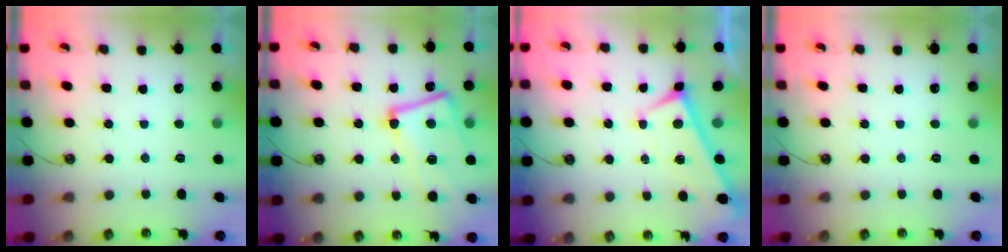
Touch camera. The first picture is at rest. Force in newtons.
{"total": 9.4, "press": 9.1, "slide": 2.1}
{"total": 1.4, "press": 1.3, "slide": 0.5}
{"total": 0.0}